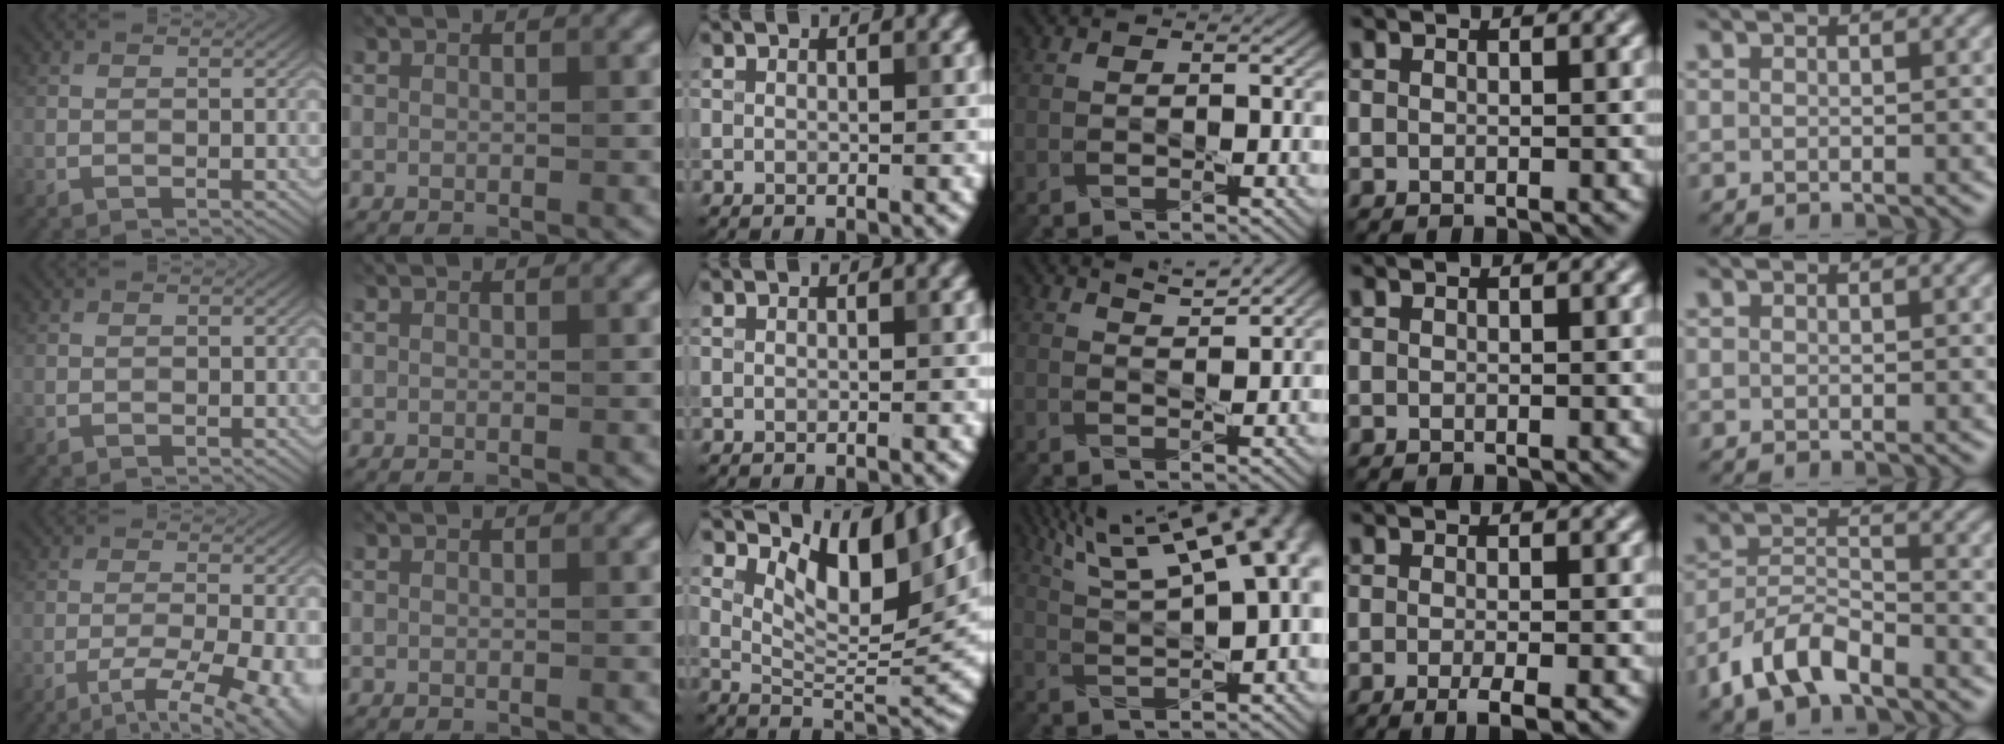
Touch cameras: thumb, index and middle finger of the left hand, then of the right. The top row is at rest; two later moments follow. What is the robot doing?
{"motion": "pour", "object": "sugar"}